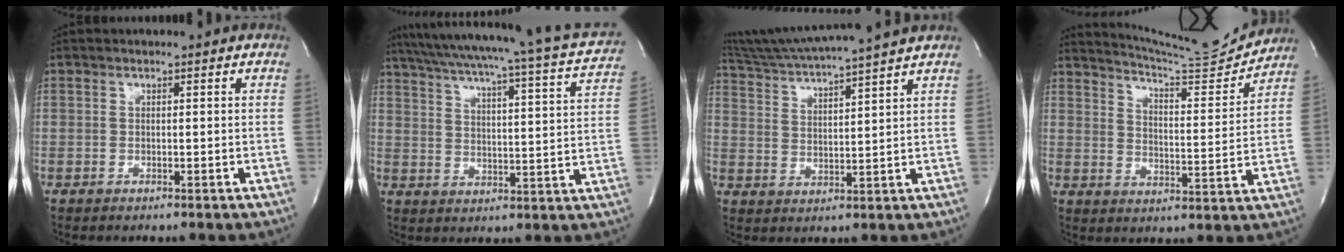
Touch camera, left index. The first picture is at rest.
{"total": 24.6, "force": [21.6, 0.9, 11.8], "torque": [-0.187, -0.034, 0.274]}
{"total": 14.6, "force": [13.1, -1.7, 6.2], "torque": [-0.118, -0.001, 0.204]}
{"total": 13.2, "force": [13.0, -1.0, 1.8], "torque": [-0.036, -0.045, 0.186]}